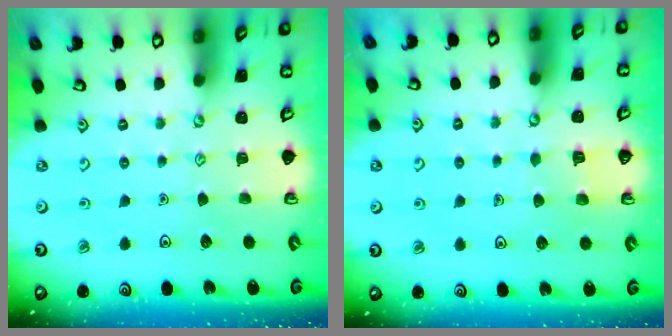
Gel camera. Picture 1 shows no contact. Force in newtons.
{"total": 2.6, "press": 2.6, "slide": 0.2}